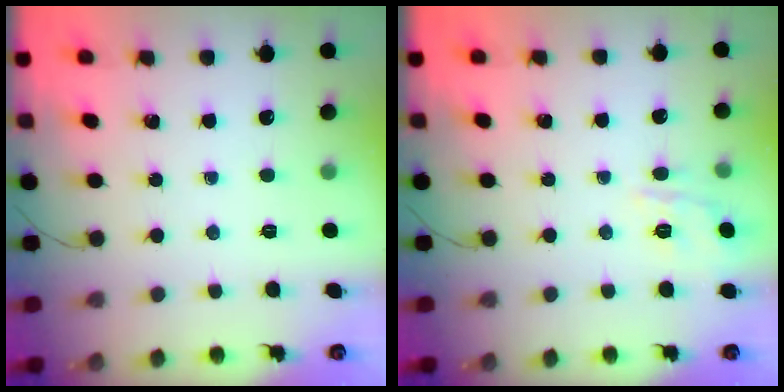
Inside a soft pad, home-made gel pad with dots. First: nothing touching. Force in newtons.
{"total": 8.0, "press": 8.0, "slide": 0.9}